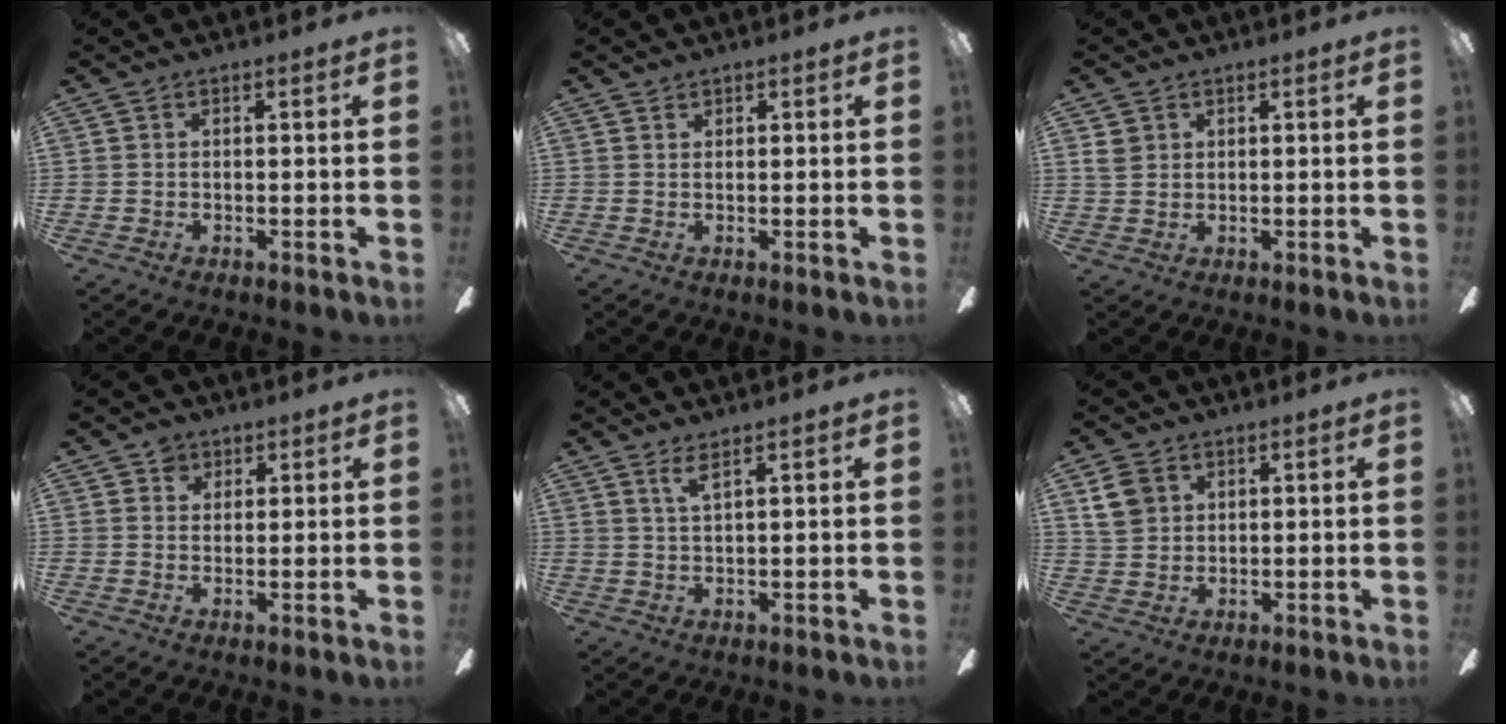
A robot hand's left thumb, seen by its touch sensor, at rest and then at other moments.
{"total": 0.7, "force": [0.7, 0.2, 0.1], "torque": [-0.002, 0.000, 0.013]}
{"total": 2.7, "force": [1.3, 2.2, 0.9], "torque": [-0.022, 0.002, 0.026]}
{"total": 3.1, "force": [1.9, 2.3, 0.7], "torque": [-0.001, -0.002, 0.034]}
{"total": 3.0, "force": [2.1, 0.2, 2.1], "torque": [-0.047, -0.001, 0.038]}
{"total": 5.9, "force": [2.7, 4.6, 2.7], "torque": [-0.049, 0.006, 0.052]}